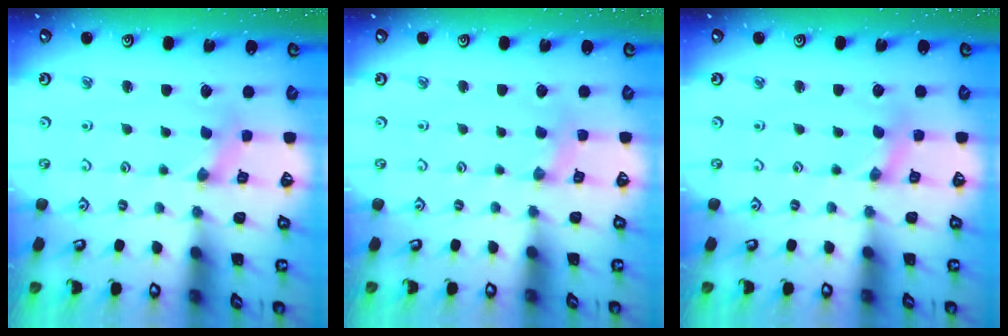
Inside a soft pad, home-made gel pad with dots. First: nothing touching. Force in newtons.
{"total": 2.4, "press": 2.4, "slide": 0.5}
{"total": 1.1, "press": 1.1, "slide": 0.2}